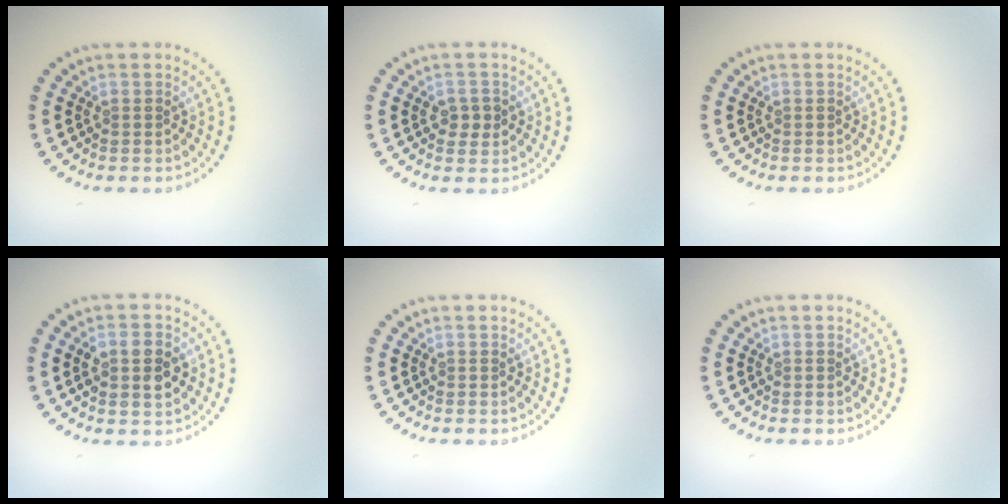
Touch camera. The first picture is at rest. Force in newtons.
{"total": 1.9, "press": 1.9, "slide": 0.1}
{"total": 0.0}
{"total": 3.6, "press": 3.6, "slide": 0.2}
{"total": 0.0}
{"total": 0.0}